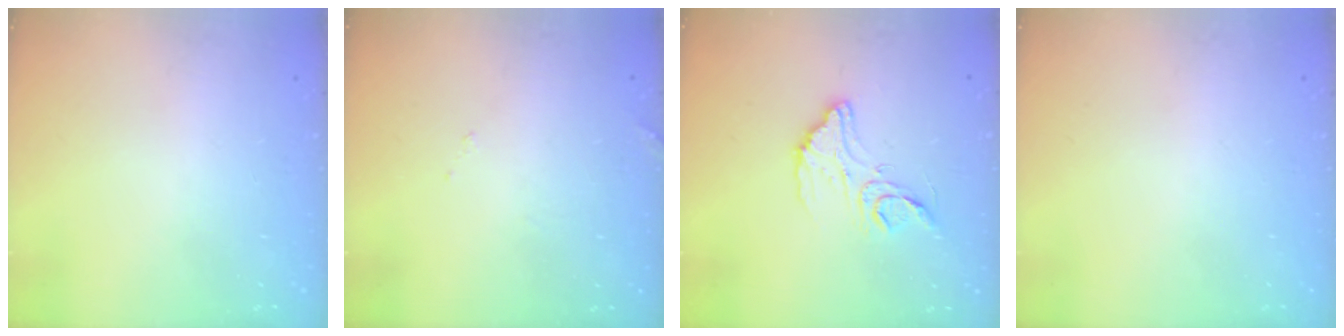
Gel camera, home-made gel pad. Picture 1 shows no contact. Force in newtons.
{"total": 7.3, "press": 7.3, "slide": 0.3}
{"total": 13.1, "press": 13.1, "slide": 0.8}
{"total": 0.0}